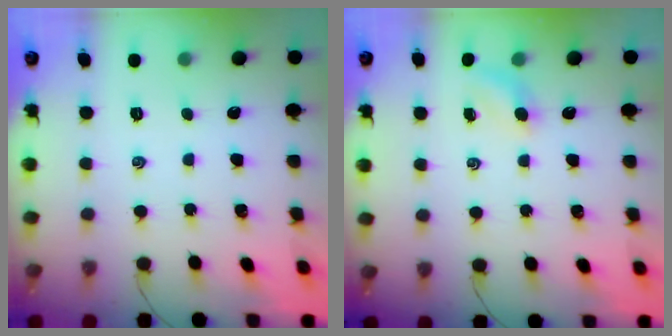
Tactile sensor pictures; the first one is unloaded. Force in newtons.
{"total": 3.5, "press": 3.4, "slide": 1.1}